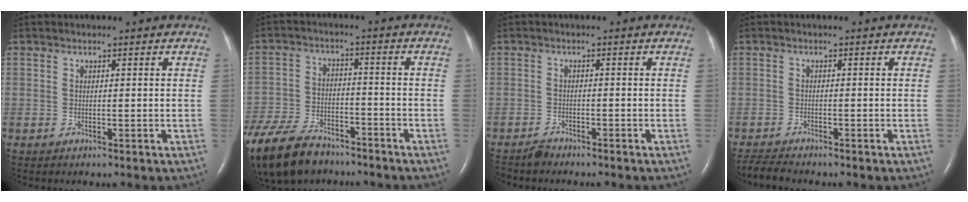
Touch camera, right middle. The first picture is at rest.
{"total": 17.1, "force": [-13.1, 7.4, 8.2], "torque": [-0.211, -0.028, -0.218]}
{"total": 1.6, "force": [-1.6, 0.1, 0.0], "torque": [-0.004, -0.005, -0.028]}
{"total": 3.2, "force": [-3.1, -0.2, 0.8], "torque": [-0.020, -0.016, -0.053]}